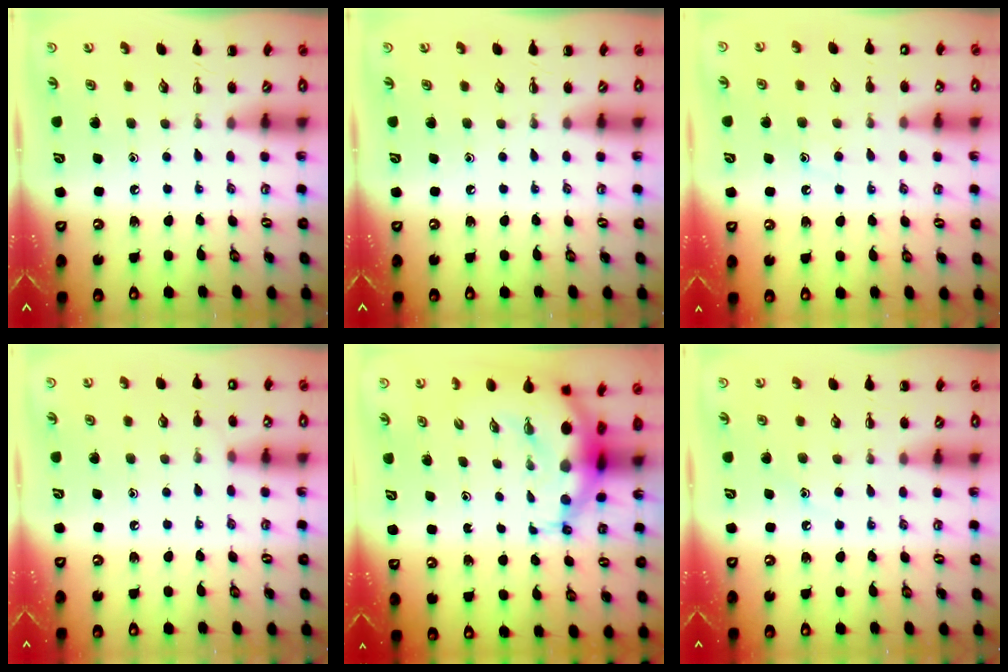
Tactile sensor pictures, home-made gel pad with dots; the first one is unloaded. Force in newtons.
{"total": 0.0}
{"total": 7.6, "press": 7.5, "slide": 1.1}
{"total": 6.1, "press": 5.8, "slide": 1.9}
{"total": 8.6, "press": 8.2, "slide": 2.3}
{"total": 6.7, "press": 6.5, "slide": 1.3}